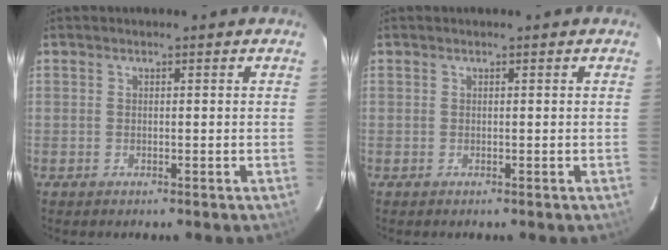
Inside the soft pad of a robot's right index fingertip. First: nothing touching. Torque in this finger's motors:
{"motor_torque": [-0.01, 0.00, 0.00, 0.01]}